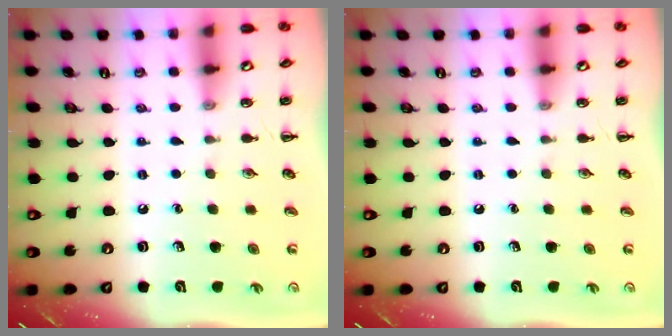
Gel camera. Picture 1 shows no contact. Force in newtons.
{"total": 0.0}